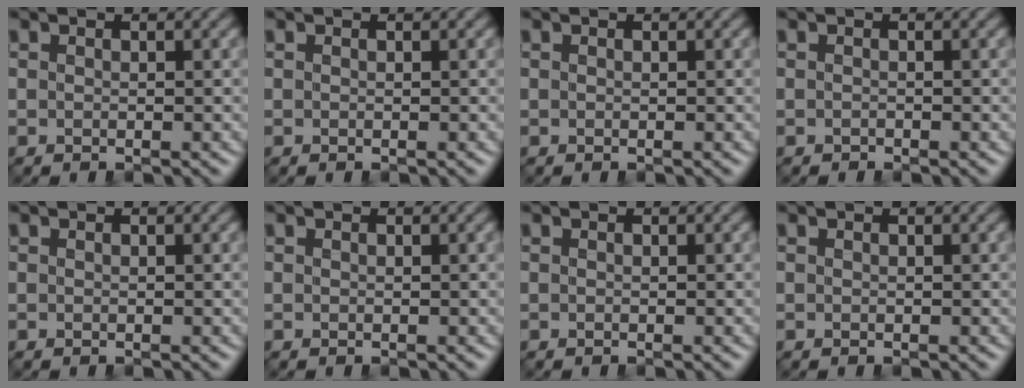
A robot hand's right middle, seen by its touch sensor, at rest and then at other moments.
{"total": 0.0}
{"total": 0.0}
{"total": 0.5, "force": [-0.5, 0.0, -0.1], "torque": [0.002, -0.005, -0.009]}
{"total": 0.0}
{"total": 0.0}
{"total": 0.0}
{"total": 0.0}